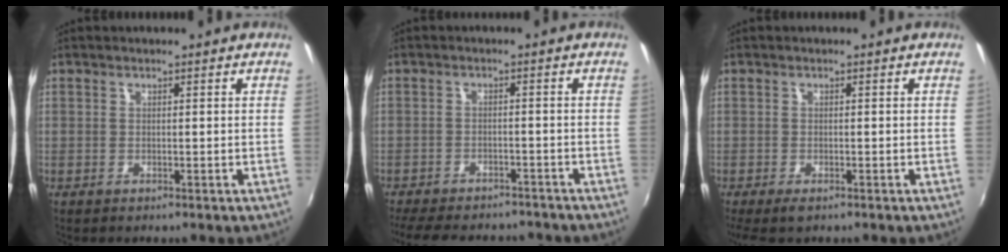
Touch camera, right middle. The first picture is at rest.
{"total": 15.1, "force": [-12.8, 5.2, 6.1], "torque": [-0.141, -0.012, -0.178]}
{"total": 3.7, "force": [-2.6, 1.2, 2.4], "torque": [-0.051, -0.018, -0.042]}